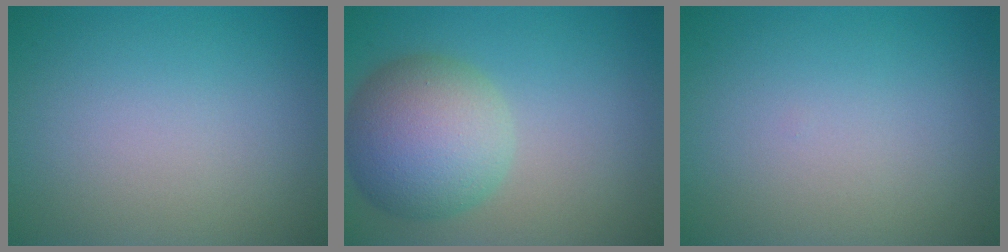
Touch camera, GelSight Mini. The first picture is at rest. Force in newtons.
{"total": 7.7, "press": 7.7, "slide": 0.3}
{"total": 0.0}